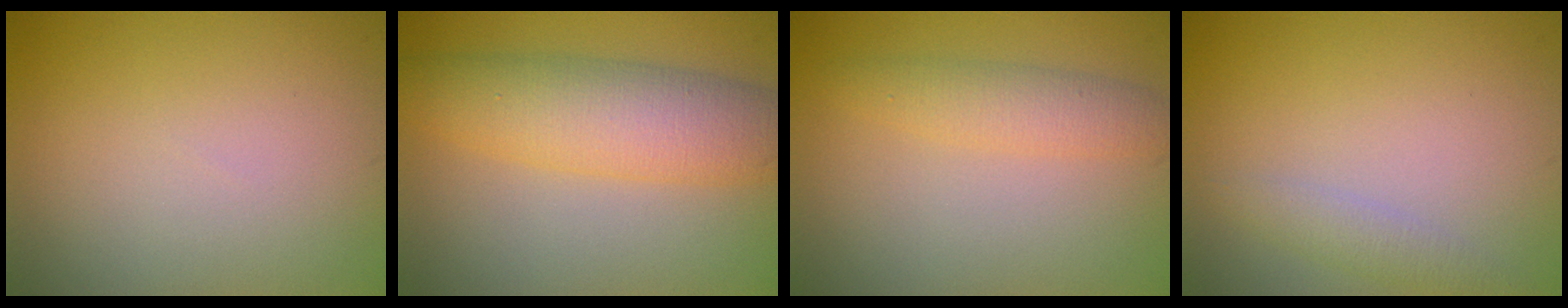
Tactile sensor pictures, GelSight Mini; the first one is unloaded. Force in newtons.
{"total": 6.6, "press": 6.6, "slide": 0.1}
{"total": 2.6, "press": 2.6, "slide": 0.2}
{"total": 1.7, "press": 1.7, "slide": 0.1}